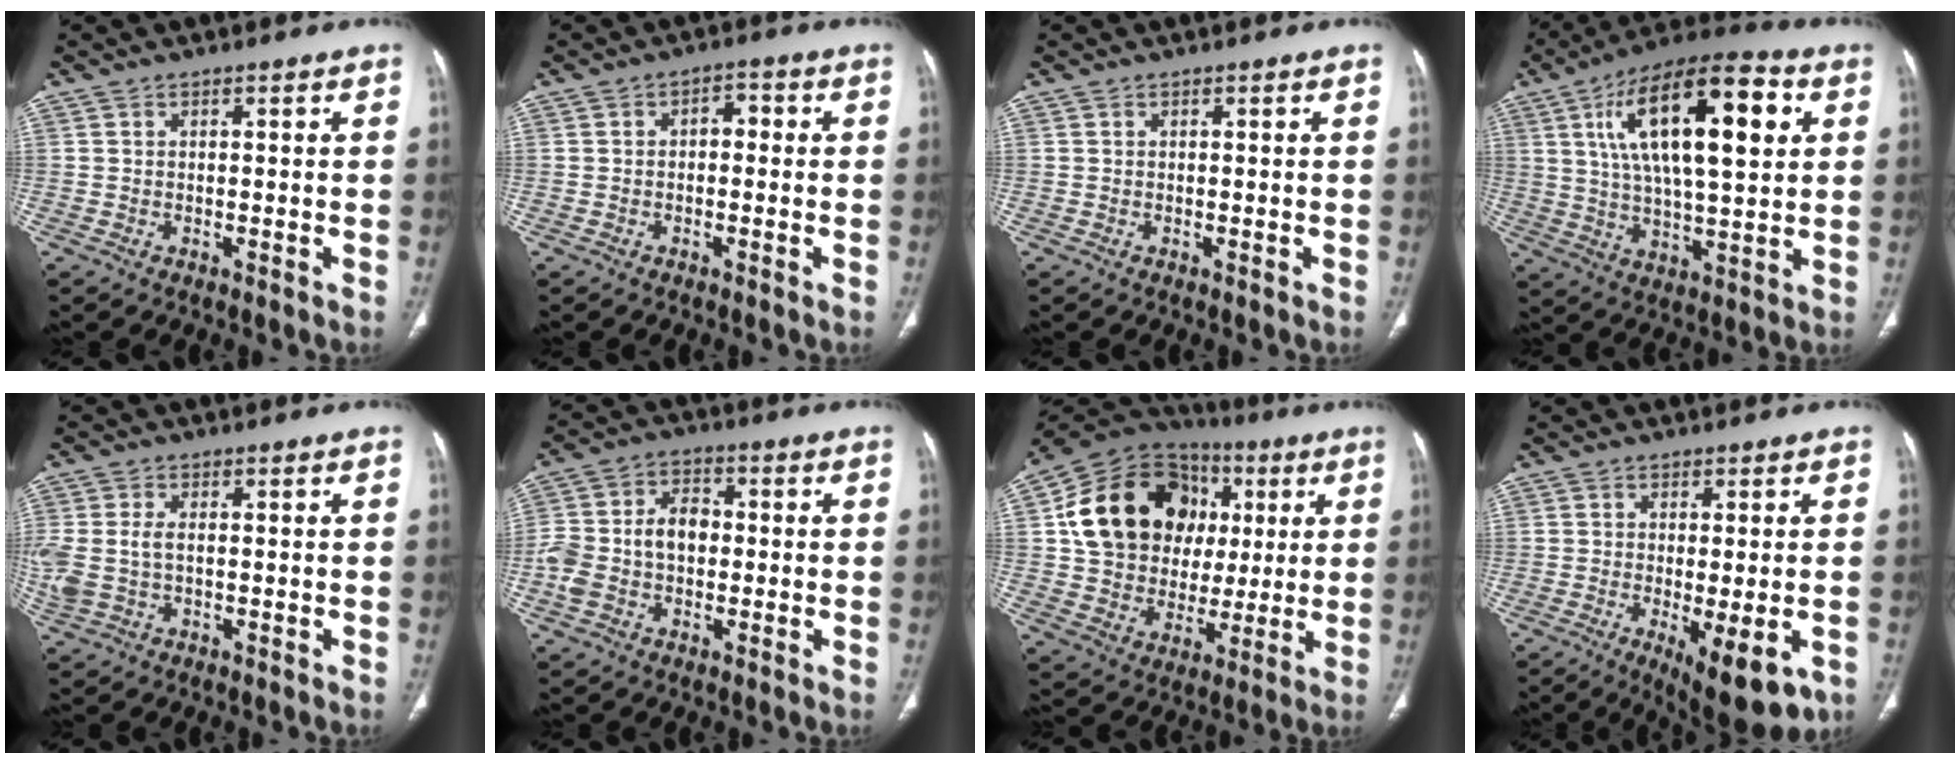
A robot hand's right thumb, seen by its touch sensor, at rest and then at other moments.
{"total": 2.8, "force": [-0.1, 1.8, 2.2], "torque": [-0.020, 0.012, -0.008]}
{"total": 0.0}
{"total": 22.4, "force": [6.7, 8.4, 19.6], "torque": [-0.315, 0.001, 0.105]}
{"total": 7.0, "force": [-0.1, 4.3, 5.5], "torque": [-0.147, 0.011, 0.004]}
{"total": 10.3, "force": [-0.9, 7.1, 7.4], "torque": [-0.146, 0.033, -0.023]}
{"total": 23.2, "force": [4.8, 18.7, 12.9], "torque": [-0.193, 0.030, 0.092]}
{"total": 11.3, "force": [-4.2, 4.0, 9.7], "torque": [-0.136, -0.014, -0.053]}